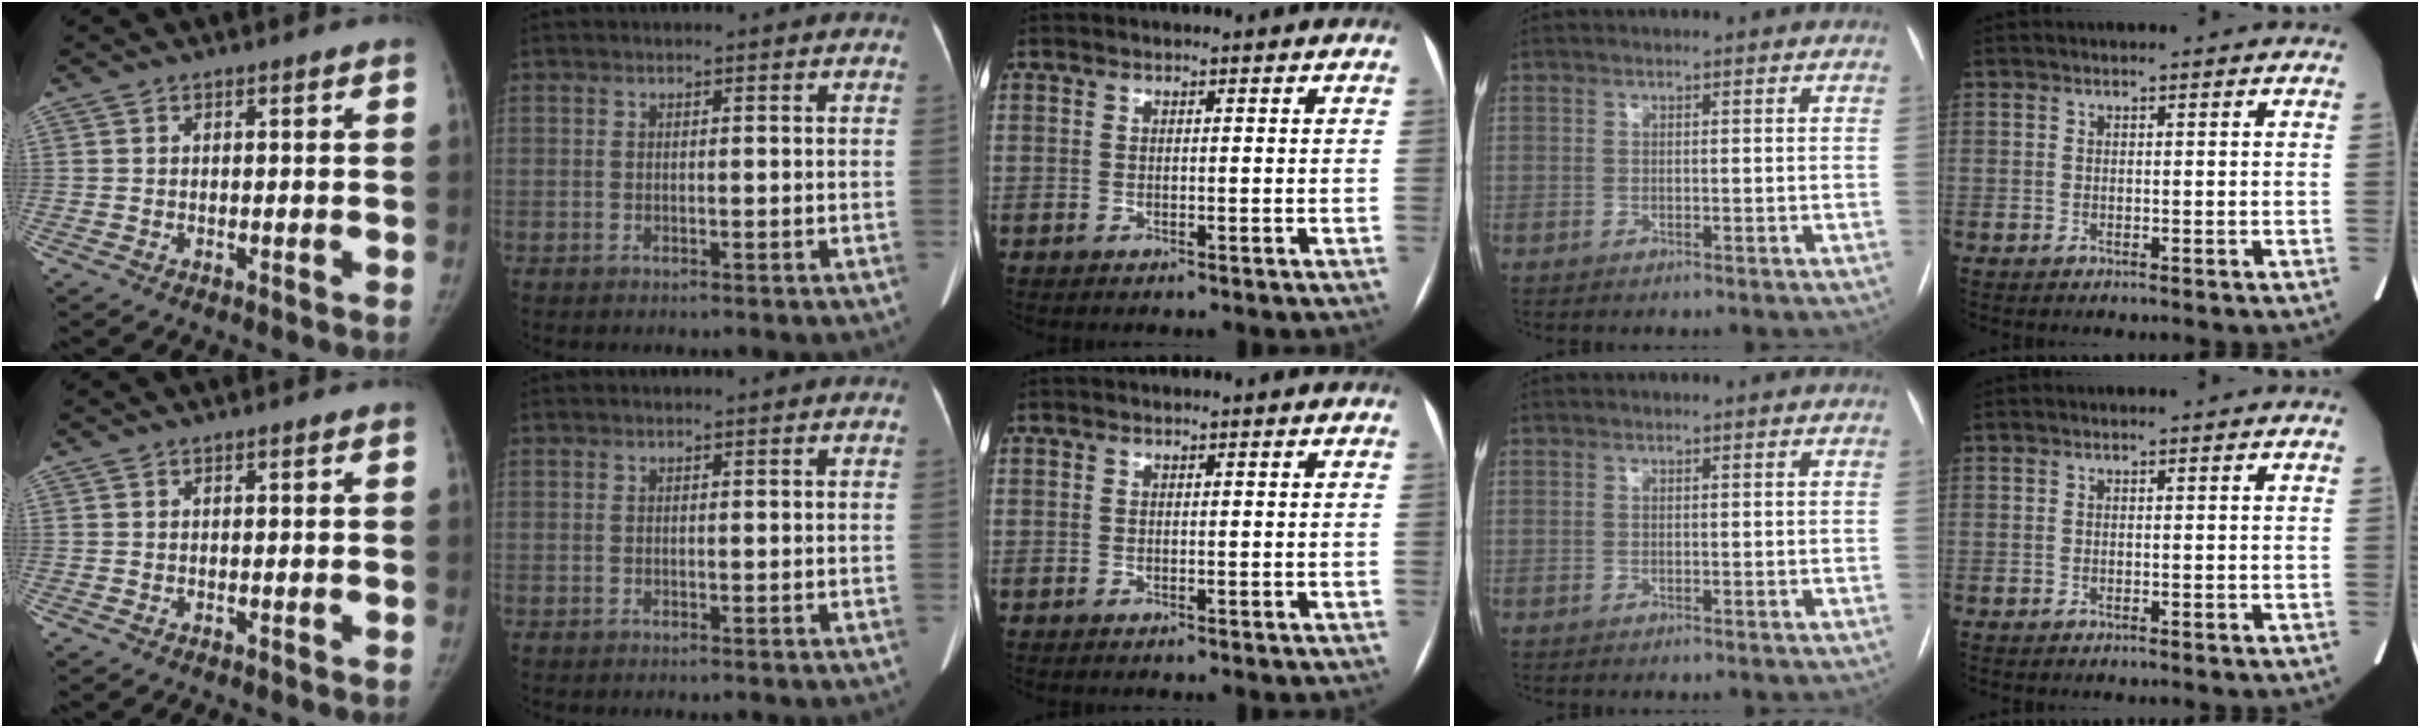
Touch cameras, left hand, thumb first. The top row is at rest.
{}